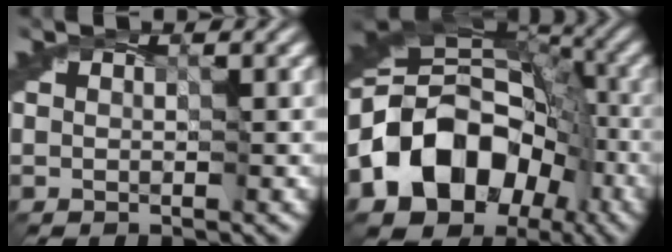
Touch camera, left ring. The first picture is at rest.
{"total": 14.8, "force": [-5.0, 11.3, 8.3], "torque": [-0.149, 0.005, -0.102]}